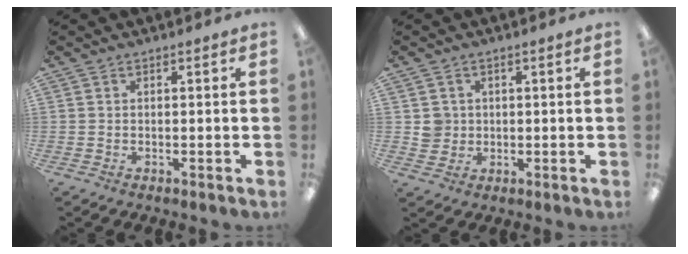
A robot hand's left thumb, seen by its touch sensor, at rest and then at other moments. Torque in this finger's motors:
{"motor_torque": [-0.11, 0.11, 0.04, -0.01, 0.00]}